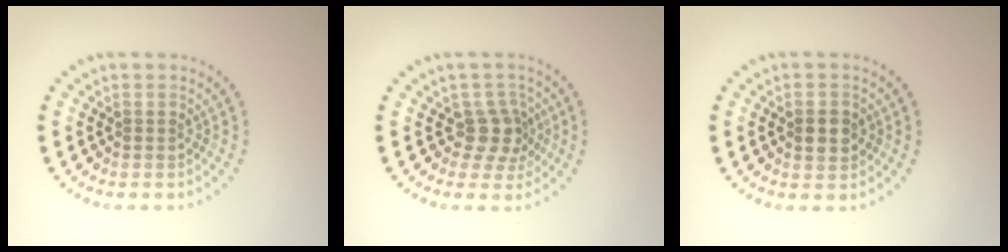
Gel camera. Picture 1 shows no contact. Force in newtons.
{"total": 2.8, "press": 2.1, "slide": 1.9}
{"total": 2.2, "press": 2.2, "slide": 0.1}